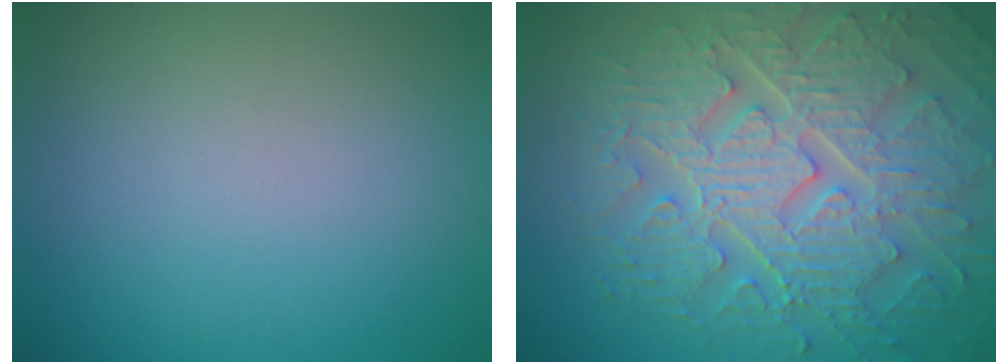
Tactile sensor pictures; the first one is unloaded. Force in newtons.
{"total": 9.2, "press": 6.8, "slide": 6.2}